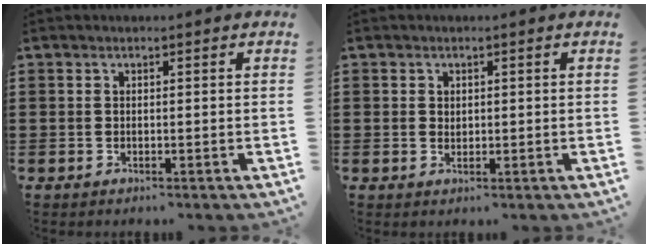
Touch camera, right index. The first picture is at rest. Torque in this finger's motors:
{"motor_torque": [-0.76, 1.39, -0.03, -0.01]}